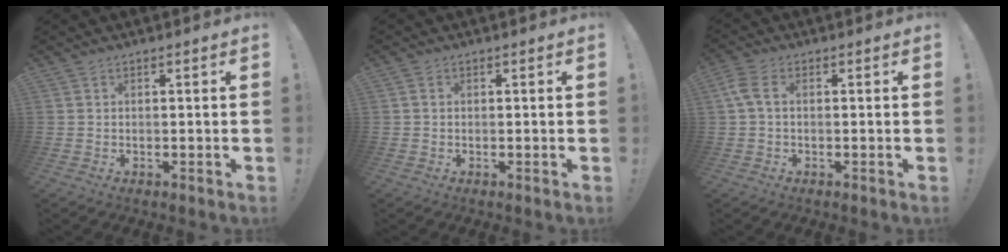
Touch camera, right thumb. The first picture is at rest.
{"total": 0.7, "force": [0.0, 0.7, 0.2], "torque": [-0.009, 0.004, 0.001]}
{"total": 4.3, "force": [0.6, 2.5, 3.5], "torque": [-0.082, 0.004, 0.012]}